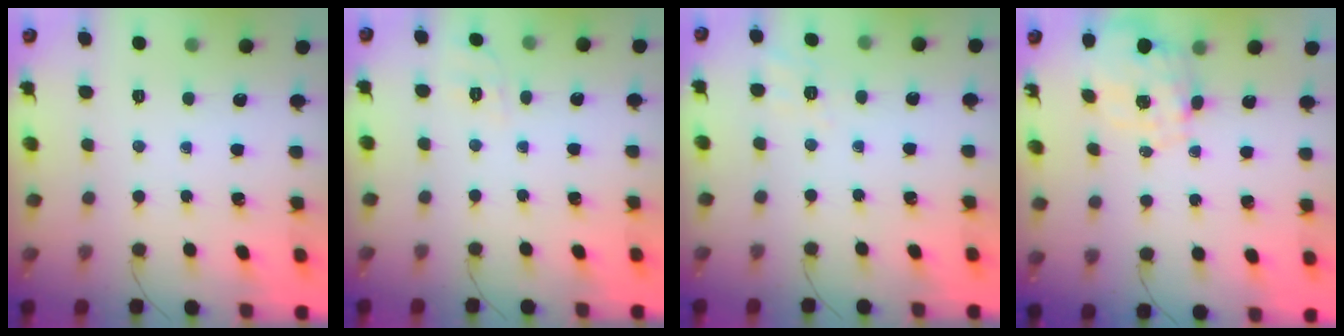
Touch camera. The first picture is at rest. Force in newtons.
{"total": 5.3, "press": 4.8, "slide": 2.2}
{"total": 2.1, "press": 0.1, "slide": 2.1}
{"total": 1.8, "press": 1.4, "slide": 1.1}